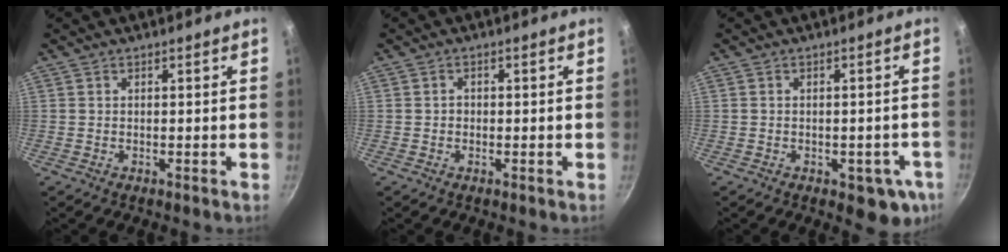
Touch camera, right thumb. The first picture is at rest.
{"total": 1.1, "force": [-0.2, 1.0, 0.5], "torque": [-0.008, 0.004, -0.004]}
{"total": 6.7, "force": [-2.6, 3.7, 4.9], "torque": [-0.029, 0.013, -0.022]}